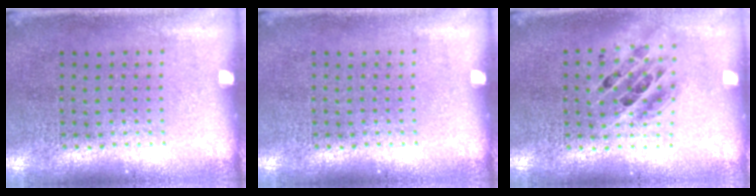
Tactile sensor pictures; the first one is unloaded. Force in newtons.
{"total": 0.0}
{"total": 1.4, "press": 1.3, "slide": 0.7}